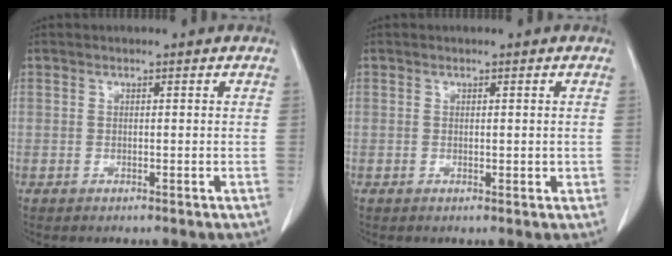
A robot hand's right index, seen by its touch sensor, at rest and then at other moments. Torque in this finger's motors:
{"motor_torque": [-0.13, 0.23, -0.10, 0.00]}